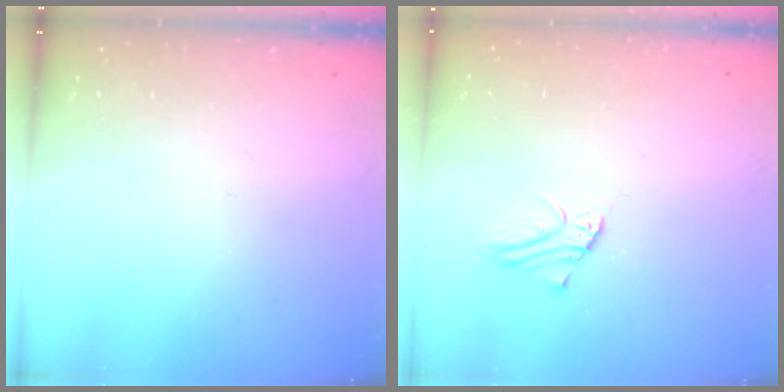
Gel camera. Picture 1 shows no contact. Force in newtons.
{"total": 2.3, "press": 2.3, "slide": 0.2}